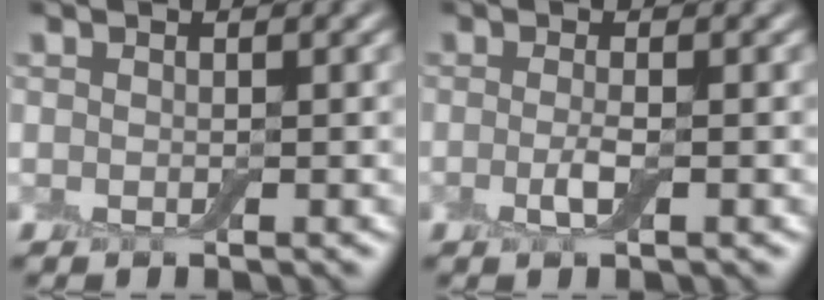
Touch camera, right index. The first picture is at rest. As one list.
[{"total": 1.7, "force": [-0.4, 0.3, 1.6], "torque": [-0.034, -0.005, -0.012]}]